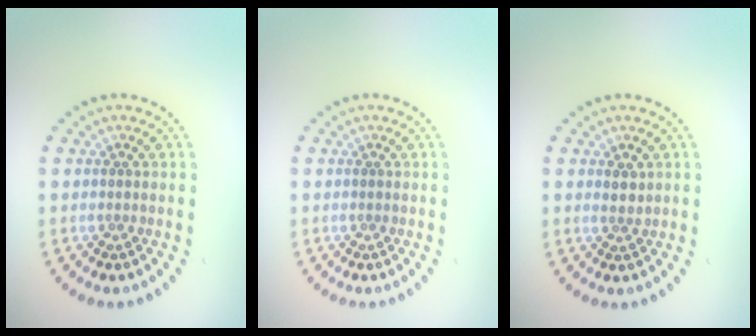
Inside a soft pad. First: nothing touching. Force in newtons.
{"total": 0.0}
{"total": 1.2, "press": 1.0, "slide": 0.7}